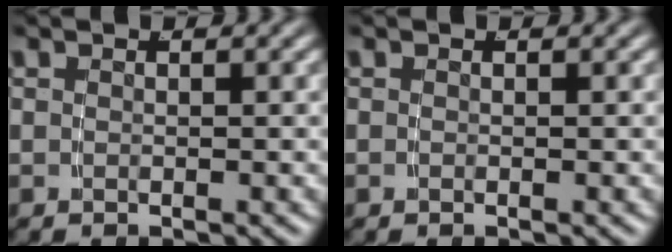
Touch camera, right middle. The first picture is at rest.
{"total": 0.0}